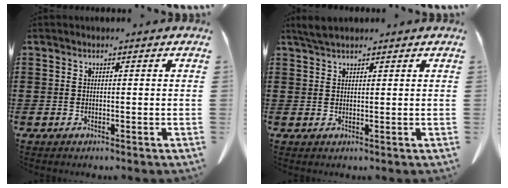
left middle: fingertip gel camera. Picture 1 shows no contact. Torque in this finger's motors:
{"motor_torque": [0.02, 0.01, 0.02, 0.01]}